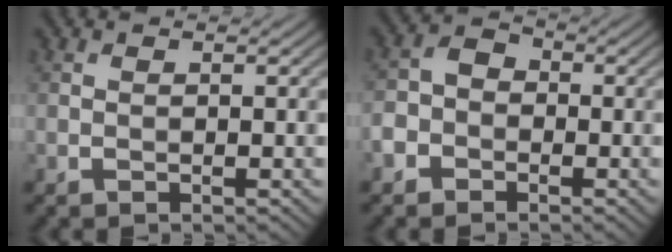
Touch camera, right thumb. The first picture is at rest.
{"total": 4.0, "force": [-2.1, 3.0, 1.5], "torque": [-0.034, 0.000, -0.053]}